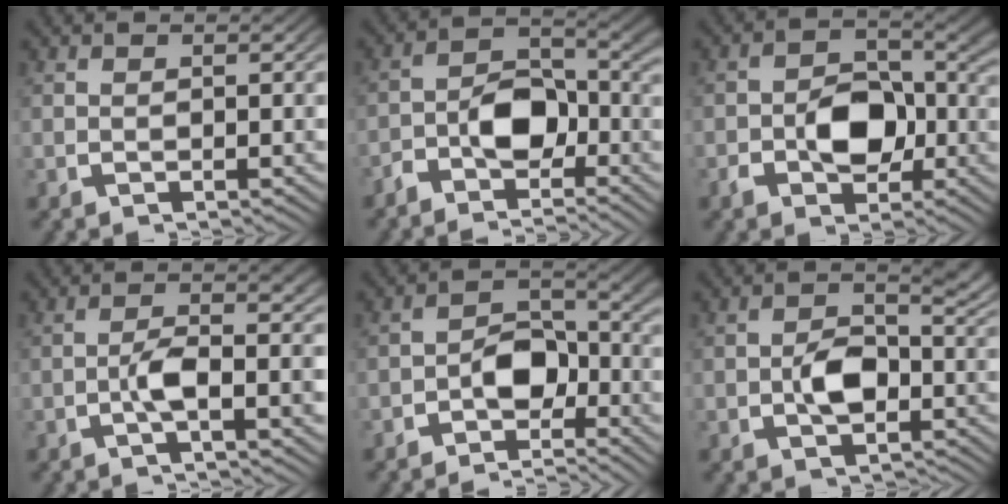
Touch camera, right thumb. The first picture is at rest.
{"total": 5.9, "force": [-2.6, 3.4, 4.0], "torque": [-0.071, -0.025, -0.042]}
{"total": 5.9, "force": [-0.9, 4.1, 4.1], "torque": [-0.073, -0.019, -0.009]}
{"total": 3.6, "force": [-0.8, 0.8, 3.5], "torque": [-0.067, -0.005, -0.011]}
{"total": 5.0, "force": [-2.5, 2.9, 3.2], "torque": [-0.054, -0.025, -0.036]}
{"total": 4.8, "force": [-0.6, 2.8, 3.8], "torque": [-0.069, -0.016, -0.001]}